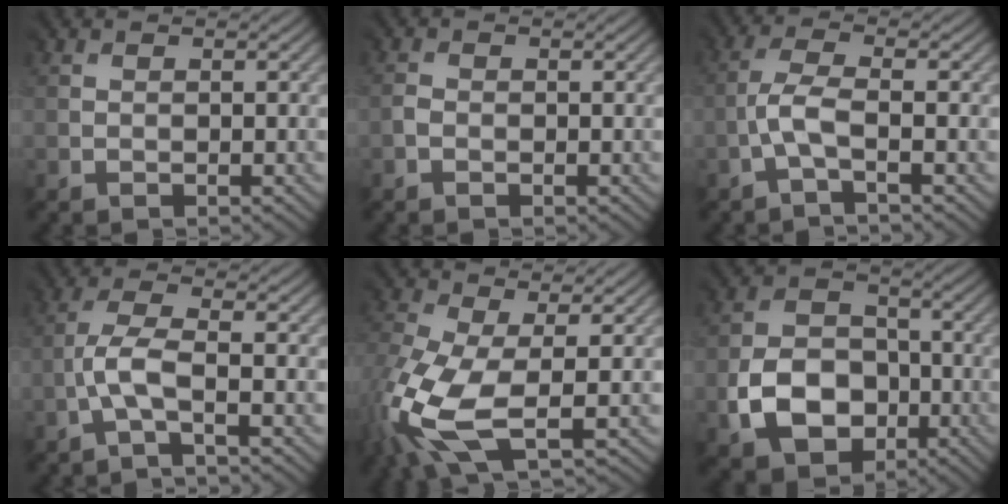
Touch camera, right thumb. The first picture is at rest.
{"total": 0.8, "force": [-0.7, 0.4, -0.1], "torque": [-0.003, -0.003, -0.016]}
{"total": 2.6, "force": [-1.6, 0.0, 2.0], "torque": [-0.053, 0.010, -0.039]}
{"total": 3.0, "force": [-1.6, 0.1, 2.5], "torque": [-0.062, 0.011, -0.042]}
{"total": 10.1, "force": [-3.6, 4.6, 8.3], "torque": [-0.235, -0.022, -0.072]}
{"total": 6.8, "force": [-2.8, 5.4, 3.0], "torque": [-0.061, -0.010, -0.058]}